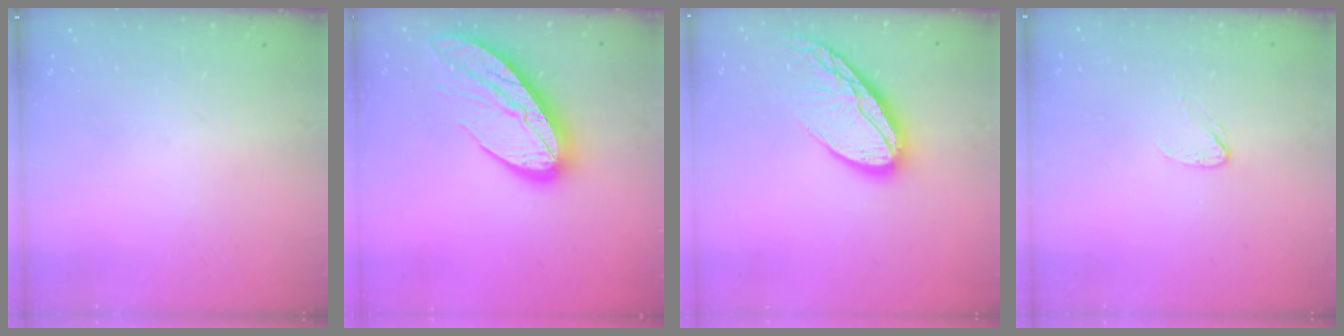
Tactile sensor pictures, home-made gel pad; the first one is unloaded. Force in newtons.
{"total": 14.3, "press": 14.2, "slide": 1.1}
{"total": 15.0, "press": 14.9, "slide": 1.4}
{"total": 2.7, "press": 2.7, "slide": 0.2}